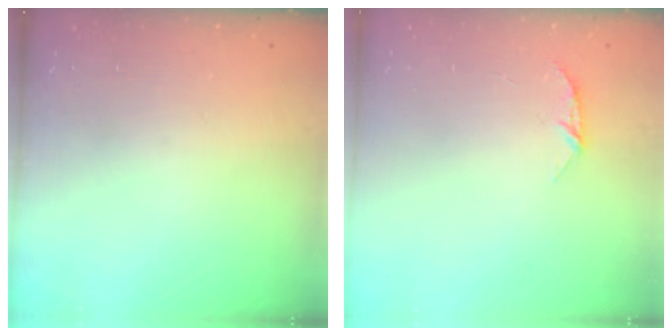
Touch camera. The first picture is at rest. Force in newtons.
{"total": 4.6, "press": 4.5, "slide": 0.5}